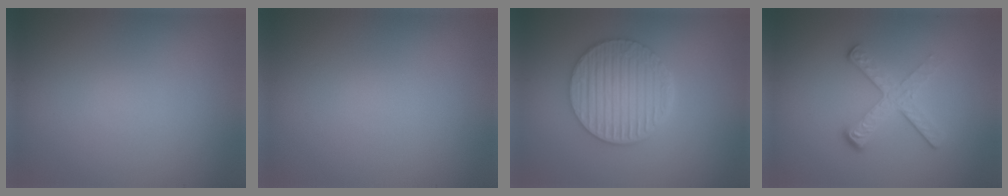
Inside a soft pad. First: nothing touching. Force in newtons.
{"total": 0.0}
{"total": 5.6, "press": 4.5, "slide": 3.2}
{"total": 3.8, "press": 2.5, "slide": 2.9}